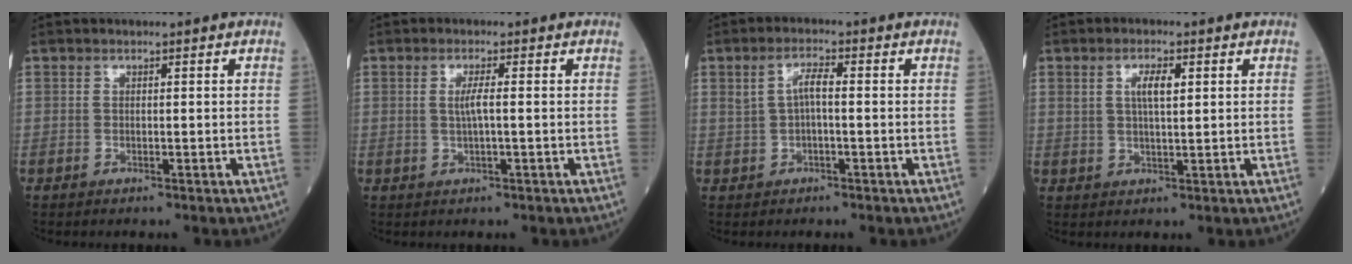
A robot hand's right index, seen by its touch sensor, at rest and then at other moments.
{"total": 2.4, "force": [0.1, 0.0, 2.4], "torque": [-0.048, 0.000, 0.002]}
{"total": 3.6, "force": [0.6, 1.1, 3.4], "torque": [-0.071, 0.017, 0.013]}
{"total": 4.1, "force": [1.4, 1.1, 3.7], "torque": [-0.070, 0.004, 0.026]}